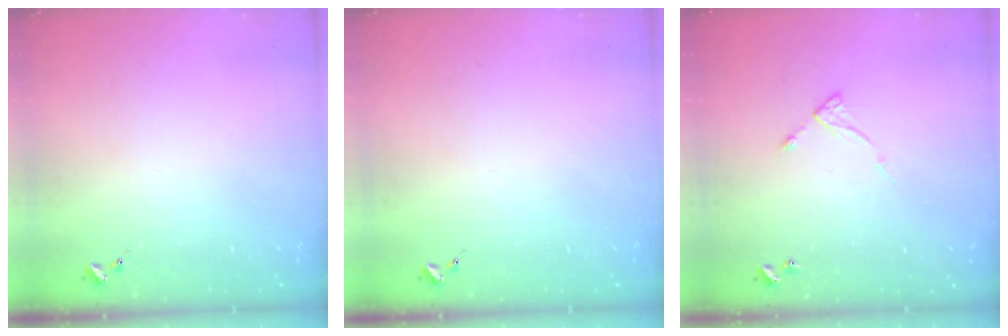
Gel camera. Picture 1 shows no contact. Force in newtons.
{"total": 0.0}
{"total": 5.4, "press": 5.4, "slide": 0.4}